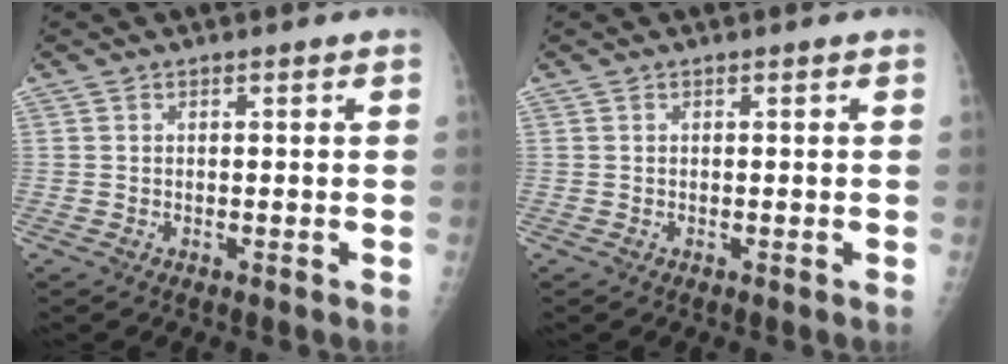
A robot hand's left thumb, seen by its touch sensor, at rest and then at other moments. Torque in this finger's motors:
{"motor_torque": [0.00, 0.00, -0.07, -0.05, 0.00]}